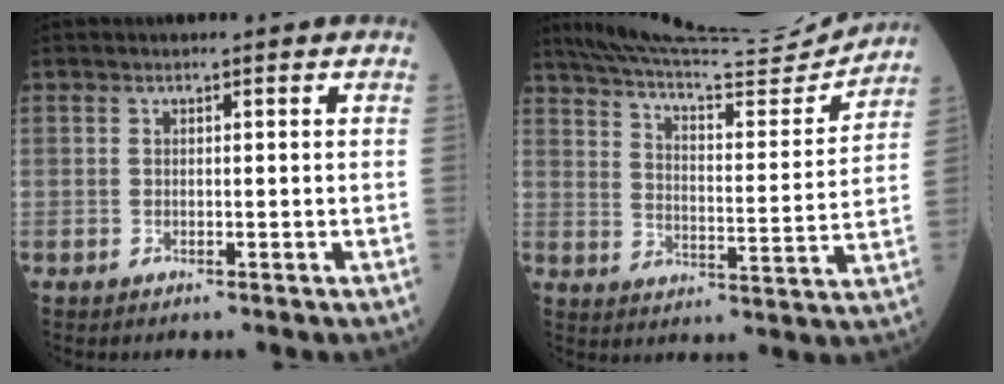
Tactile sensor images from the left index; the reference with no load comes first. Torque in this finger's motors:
{"motor_torque": [0.22, -0.50, -0.08, -0.01]}